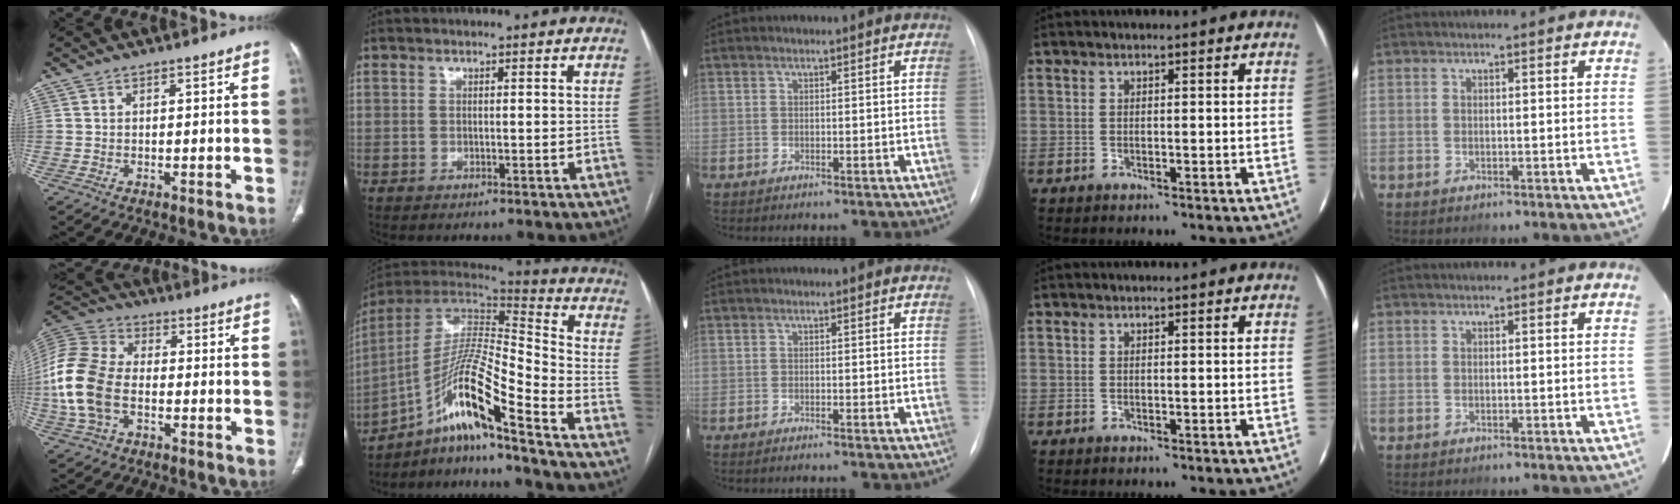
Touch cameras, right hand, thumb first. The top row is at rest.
{"thumb": {"total": 15.7, "force": [-2.8, 10.3, 11.5], "torque": [-0.255, 0.024, -0.057]}, "index": {"total": 15.4, "force": [-9.7, -0.1, 11.9], "torque": [-0.226, 0.011, -0.172]}, "middle": {"total": 0.9, "force": [-0.7, -0.2, 0.5], "torque": [-0.005, -0.002, -0.008]}}